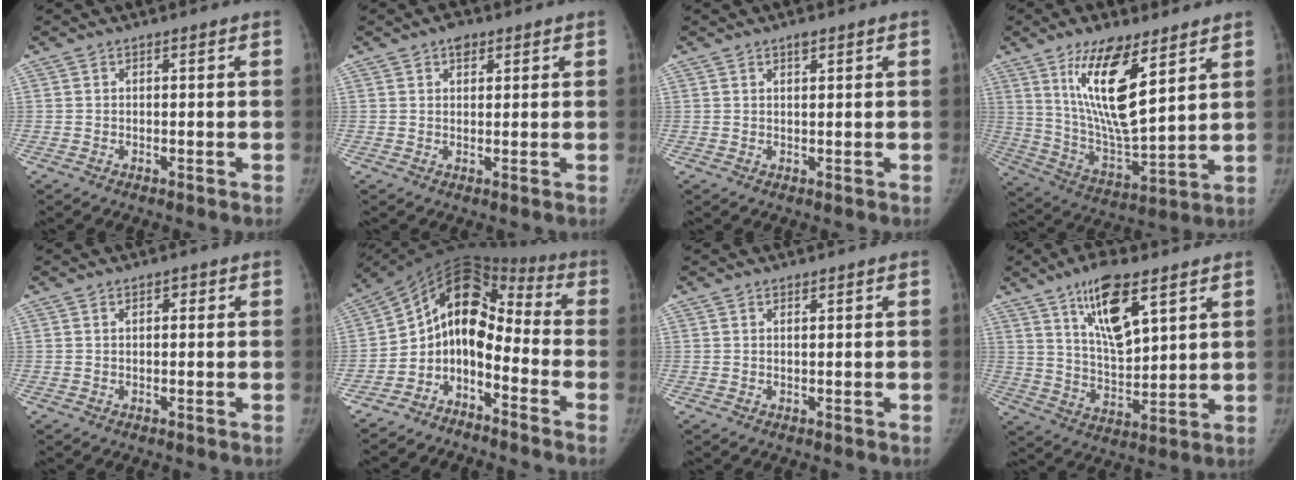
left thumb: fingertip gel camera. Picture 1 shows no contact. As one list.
[{"total": 2.7, "force": [1.5, 1.7, 1.4], "torque": [-0.009, -0.005, 0.021]}, {"total": 1.6, "force": [1.0, 0.6, 1.1], "torque": [-0.012, -0.003, 0.014]}, {"total": 16.9, "force": [8.4, 5.4, 13.6], "torque": [-0.229, -0.051, 0.163]}, {"total": 1.2, "force": [0.4, 0.6, 0.9], "torque": [-0.008, 0.002, 0.005]}, {"total": 12.6, "force": [-5.1, 8.1, 8.3], "torque": [-0.107, 0.113, -0.103]}, {"total": 0.6, "force": [0.4, 0.2, 0.4], "torque": [-0.007, -0.001, 0.006]}, {"total": 13.2, "force": [7.1, 4.7, 10.1], "torque": [-0.152, -0.039, 0.132]}]